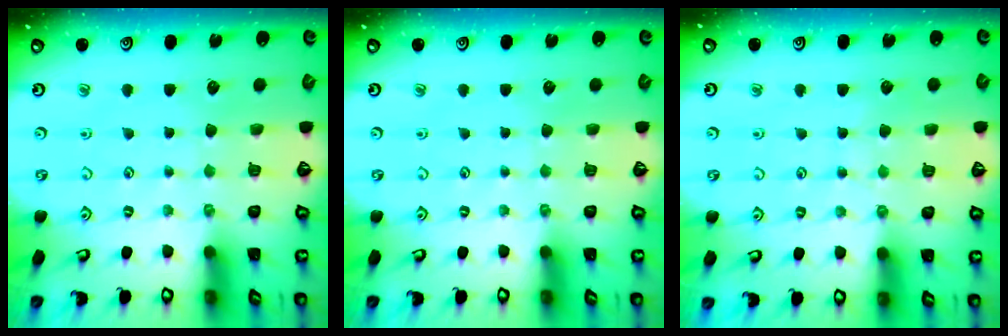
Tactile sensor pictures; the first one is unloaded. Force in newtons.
{"total": 0.0}
{"total": 2.8, "press": 2.7, "slide": 0.5}